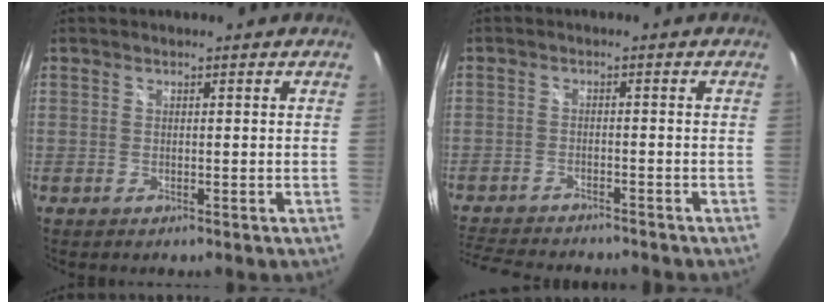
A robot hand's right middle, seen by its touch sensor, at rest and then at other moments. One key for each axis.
{"total": 10.8, "fx": -9.7, "fy": 2.7, "fz": 3.8, "tx": -0.103, "ty": -0.013, "tz": -0.160}